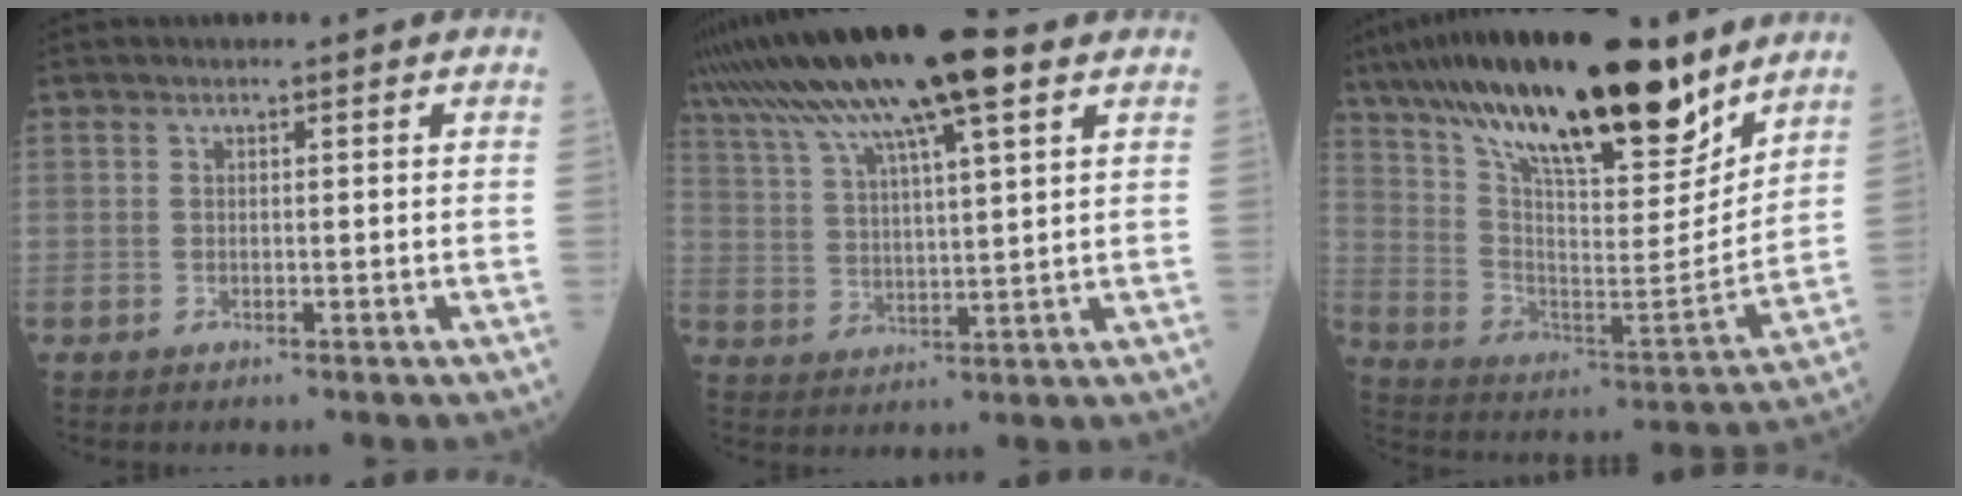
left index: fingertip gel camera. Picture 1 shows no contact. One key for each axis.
{"total": 18.0, "fx": 11.9, "fy": 1.7, "fz": 13.4, "tx": -0.246, "ty": 0.045, "tz": 0.205}
{"total": 26.1, "fx": 18.9, "fy": 5.9, "fz": 17.0, "tx": -0.292, "ty": 0.005, "tz": 0.320}